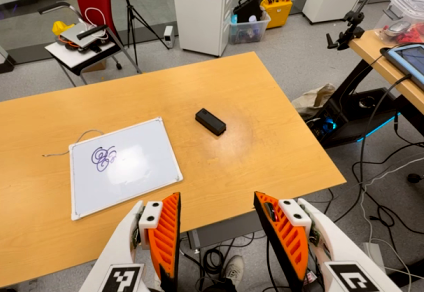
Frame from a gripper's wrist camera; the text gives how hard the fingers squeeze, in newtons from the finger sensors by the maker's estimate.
{"total": 0.0}